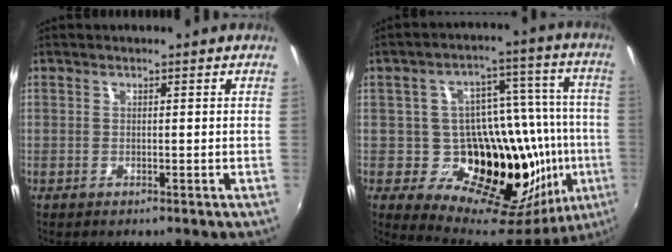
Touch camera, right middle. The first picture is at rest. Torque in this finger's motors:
{"motor_torque": [1.16, -0.98, 0.27, 0.13]}